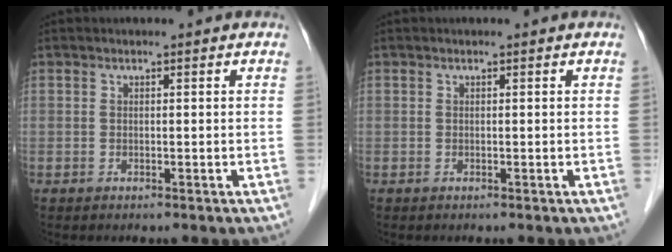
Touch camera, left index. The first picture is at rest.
{"total": 0.0}